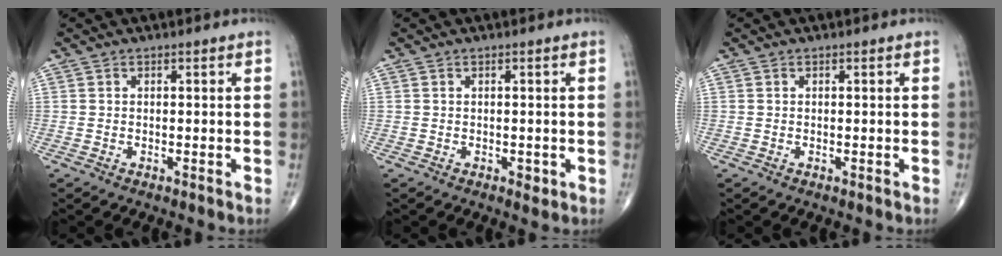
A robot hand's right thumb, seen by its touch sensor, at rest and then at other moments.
{"total": 1.3, "force": [-0.4, 0.8, 1.0], "torque": [-0.005, -0.001, -0.005]}
{"total": 0.0}